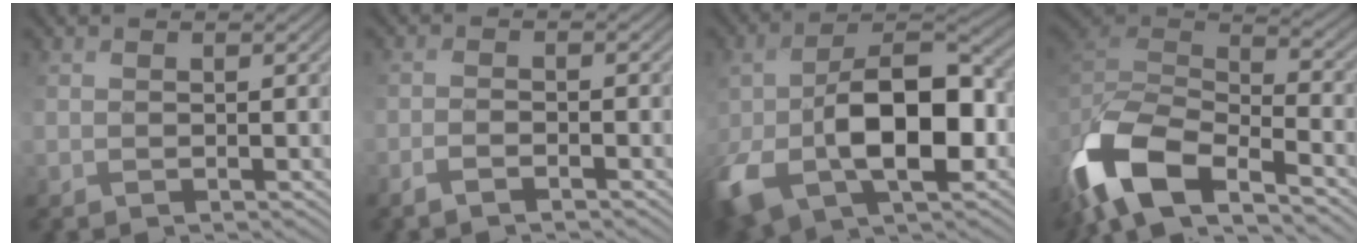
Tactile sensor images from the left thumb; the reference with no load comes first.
{"total": 1.7, "force": [-1.4, 0.0, 0.9], "torque": [-0.016, 0.001, -0.027]}
{"total": 13.6, "force": [-3.0, 8.0, 10.5], "torque": [-0.192, -0.022, -0.045]}
{"total": 13.9, "force": [-7.2, 5.9, 10.3], "torque": [-0.263, -0.006, -0.125]}